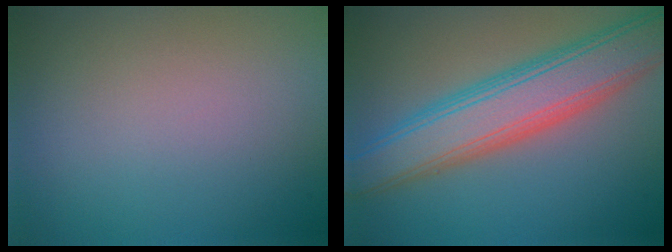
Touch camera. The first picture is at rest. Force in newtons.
{"total": 8.0, "press": 8.0, "slide": 0.4}